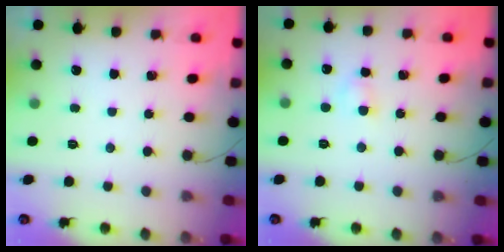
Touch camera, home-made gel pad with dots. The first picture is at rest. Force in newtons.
{"total": 2.7, "press": 2.5, "slide": 1.1}